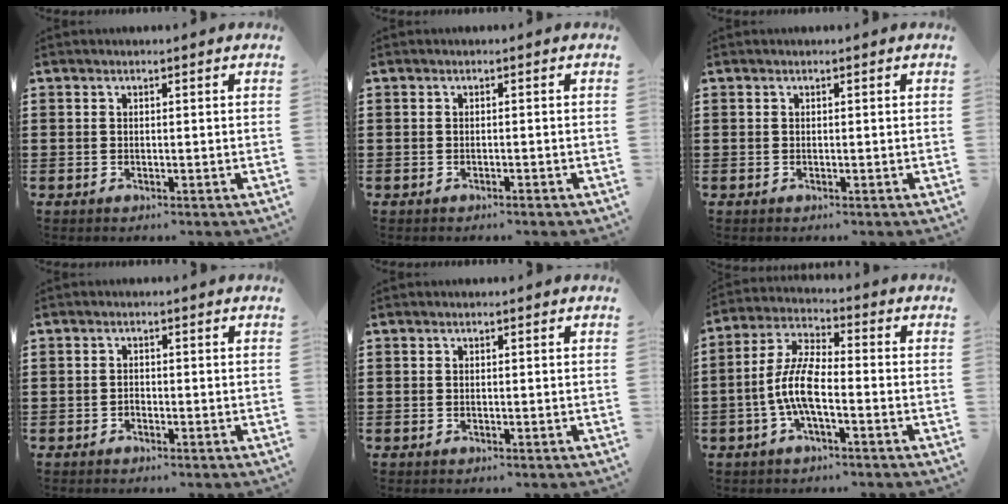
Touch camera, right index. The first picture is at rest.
{"total": 0.5, "force": [-0.5, 0.0, 0.2], "torque": [-0.006, -0.003, -0.010]}
{"total": 0.0}
{"total": 0.9, "force": [-0.6, 0.6, 0.2], "torque": [-0.006, 0.001, -0.013]}
{"total": 0.0}
{"total": 7.9, "force": [-2.1, 2.5, 7.1], "torque": [-0.170, -0.012, -0.048]}